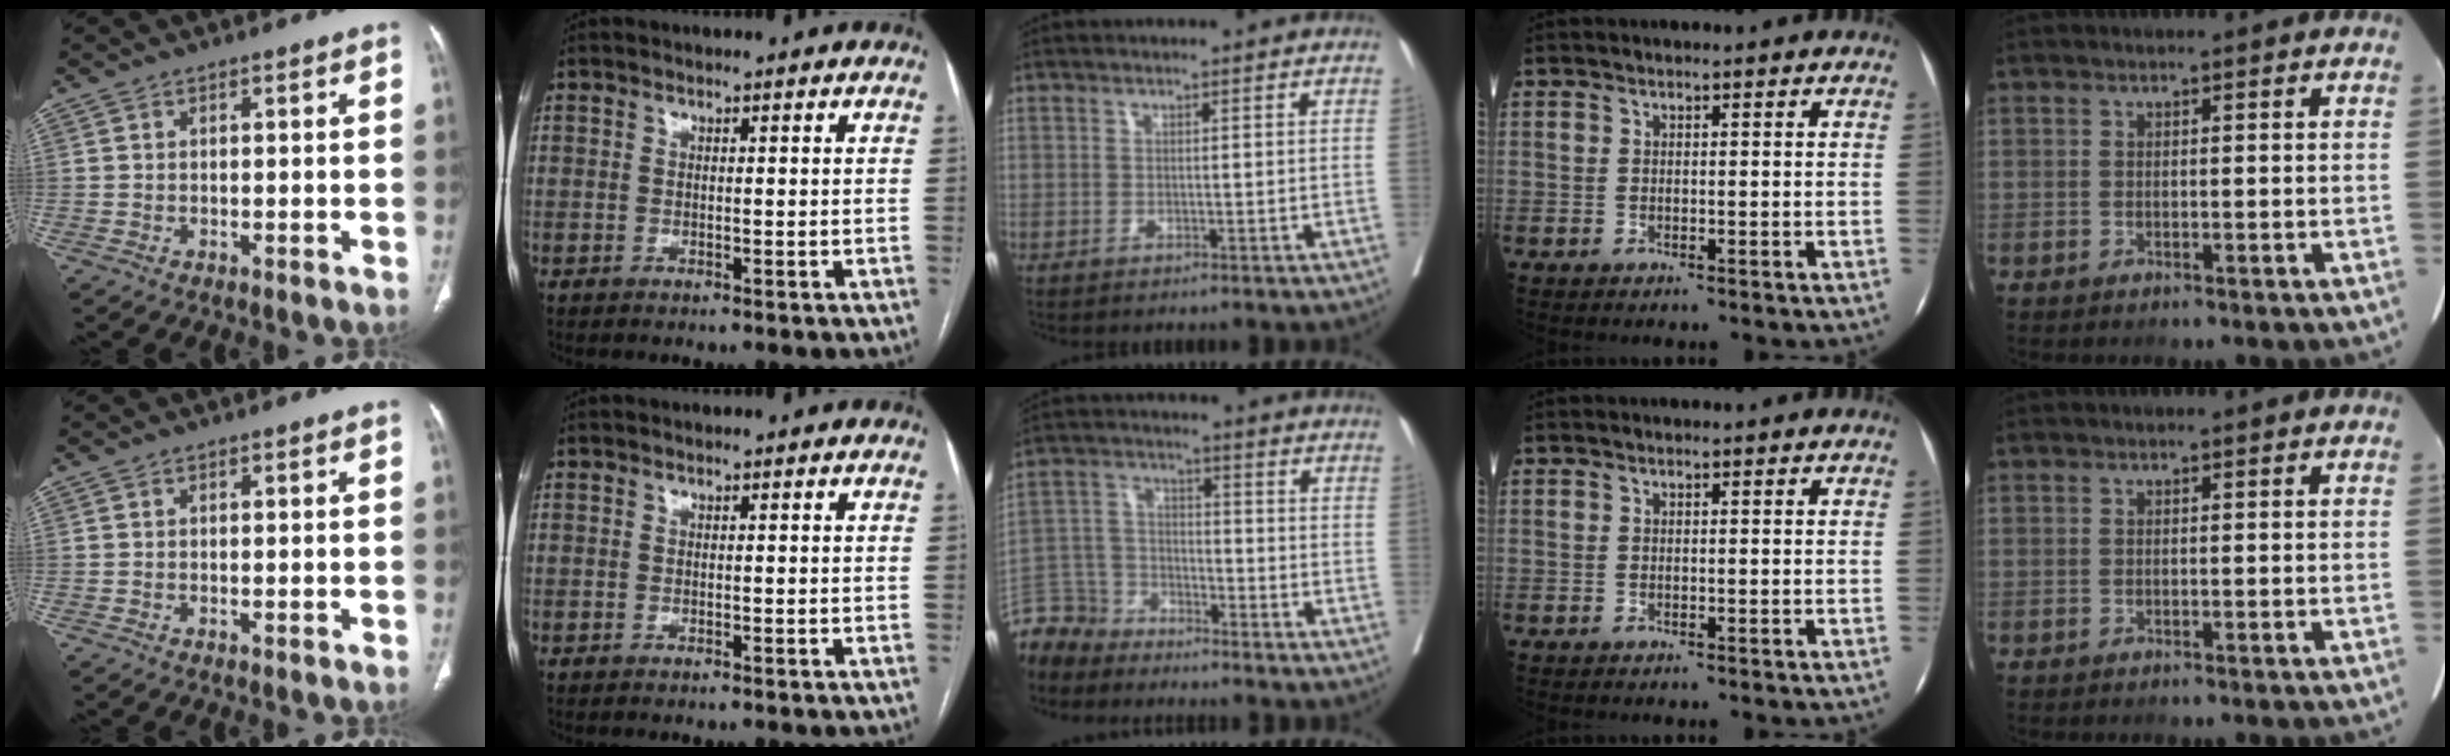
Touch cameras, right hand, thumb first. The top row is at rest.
{"middle": {"total": 6.7, "force": [-6.2, 2.3, -1.1], "torque": [0.019, 0.012, -0.129]}}